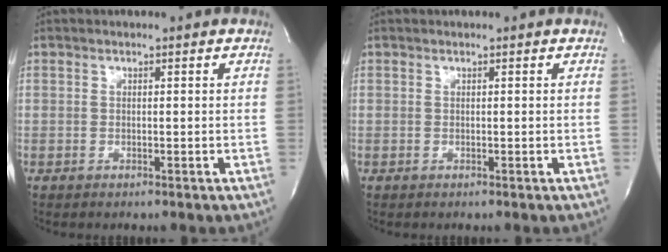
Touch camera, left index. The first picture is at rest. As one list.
[{"total": 0.0}]